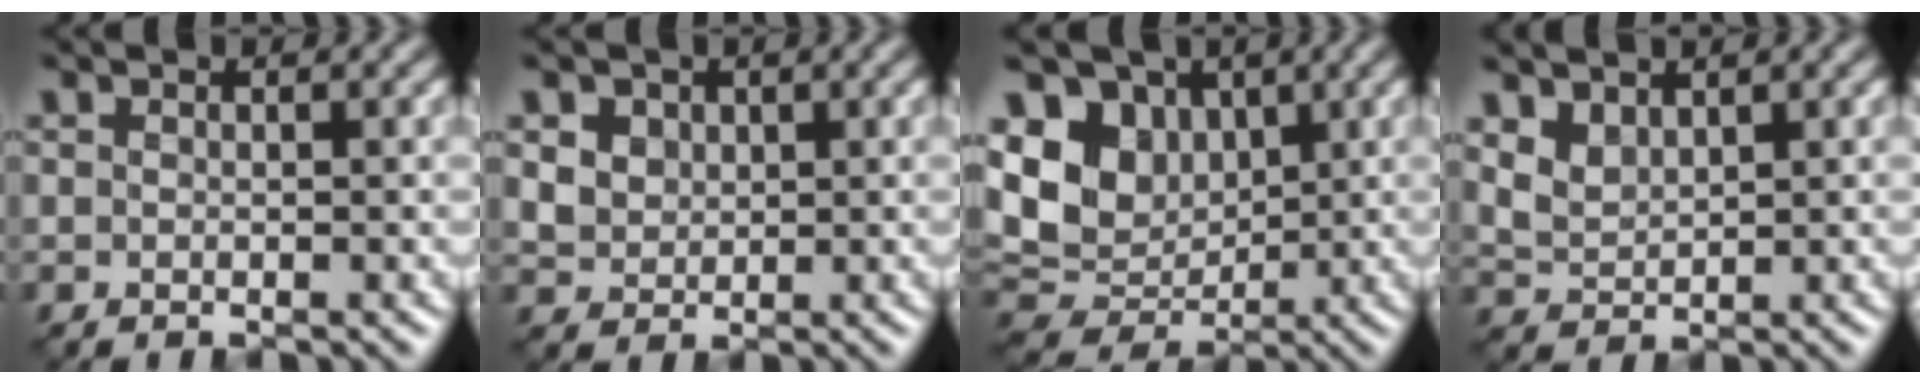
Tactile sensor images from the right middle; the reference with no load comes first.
{"total": 3.6, "force": [1.7, 2.7, 1.6], "torque": [-0.061, 0.000, 0.038]}
{"total": 8.8, "force": [2.3, 6.9, 5.0], "torque": [-0.107, 0.002, 0.028]}
{"total": 2.8, "force": [1.9, 1.5, 1.4], "torque": [-0.037, -0.002, 0.044]}